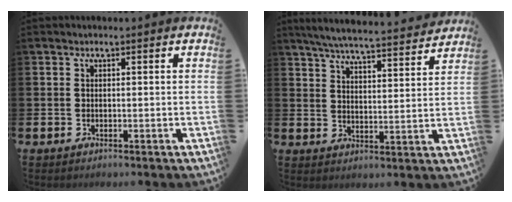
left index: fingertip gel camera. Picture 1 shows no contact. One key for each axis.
{"total": 6.3, "fx": 6.0, "fy": 0.4, "fz": 1.8, "tx": -0.052, "ty": -0.043, "tz": 0.104}